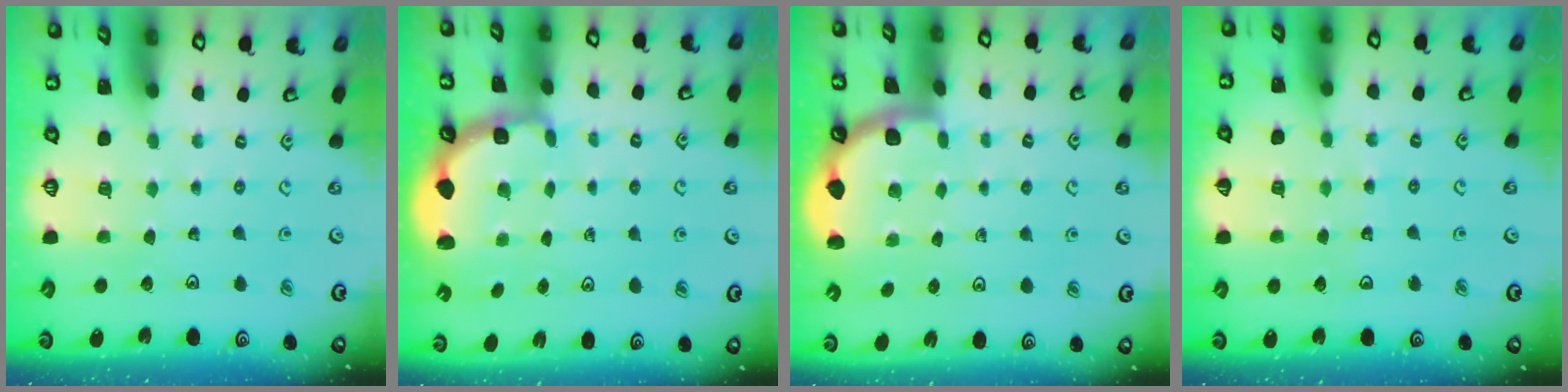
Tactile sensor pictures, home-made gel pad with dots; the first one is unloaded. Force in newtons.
{"total": 2.7, "press": 2.1, "slide": 1.7}
{"total": 2.2, "press": 2.2, "slide": 0.1}
{"total": 4.8, "press": 4.7, "slide": 0.5}